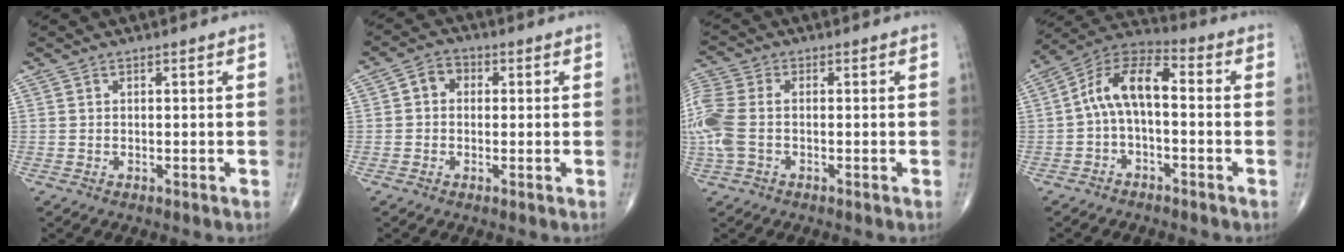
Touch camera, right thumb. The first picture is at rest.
{"total": 4.0, "force": [0.4, 3.3, 2.2], "torque": [-0.021, 0.014, -0.002]}
{"total": 9.4, "force": [-0.9, 5.8, 7.4], "torque": [-0.210, 0.016, -0.022]}
{"total": 10.3, "force": [-0.5, 5.1, 9.0], "torque": [-0.159, 0.045, -0.021]}